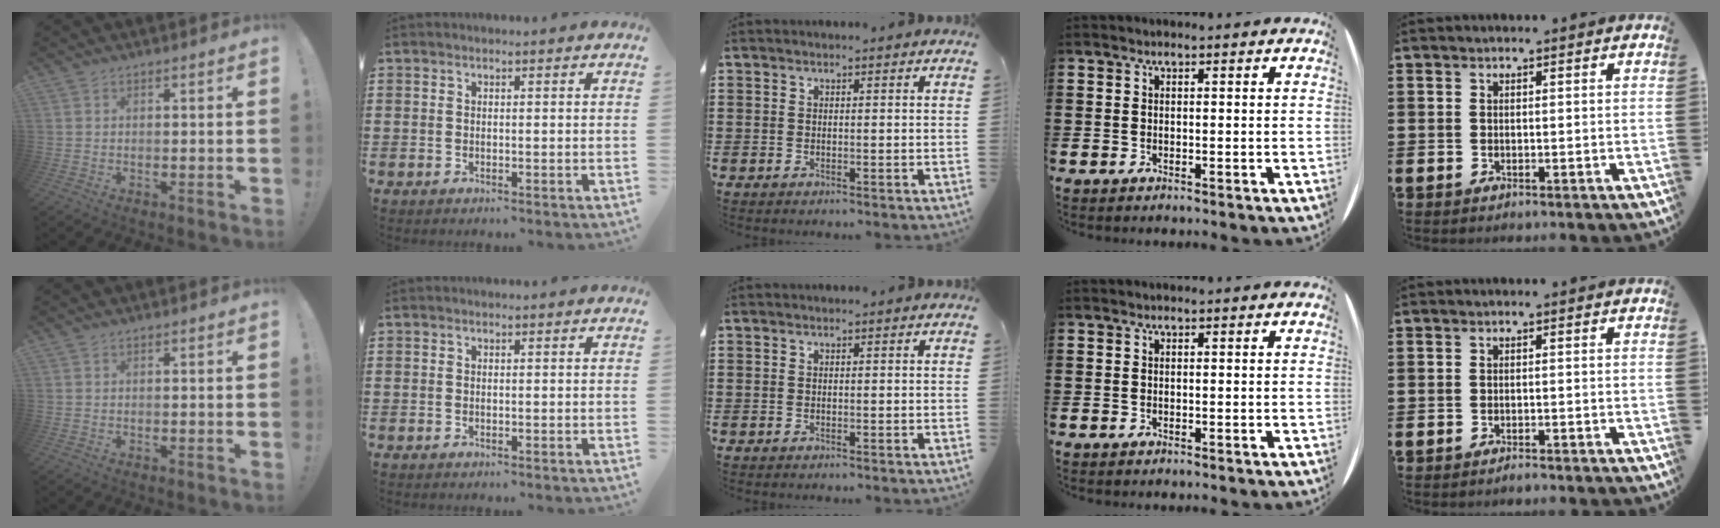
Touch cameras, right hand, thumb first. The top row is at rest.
{"little": {"total": 0.9, "force": [-0.8, 0.0, 0.2], "torque": [0.003, -0.007, -0.018]}}